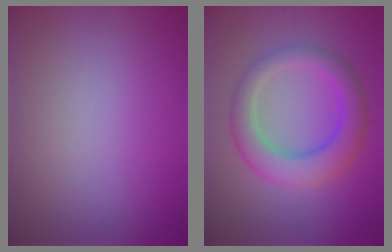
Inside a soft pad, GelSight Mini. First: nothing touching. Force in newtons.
{"total": 5.4, "press": 5.4, "slide": 0.3}